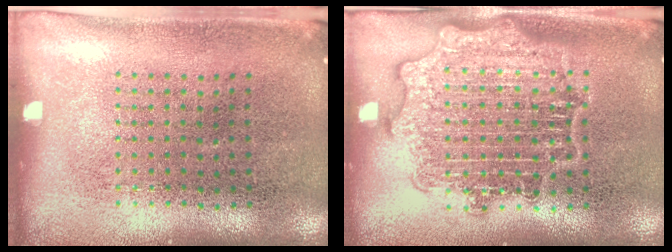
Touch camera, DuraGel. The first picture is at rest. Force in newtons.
{"total": 2.8, "press": 2.8, "slide": 0.4}